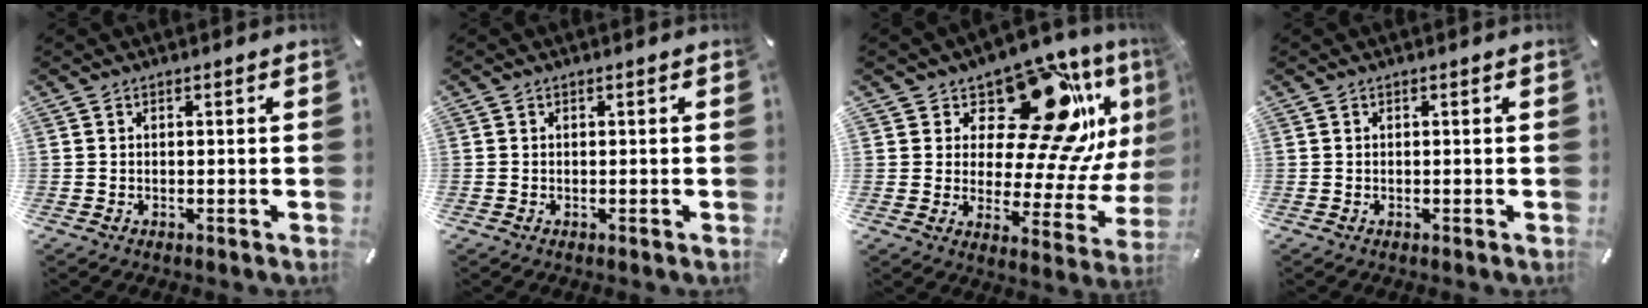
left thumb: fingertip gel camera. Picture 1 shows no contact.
{"total": 0.0}
{"total": 20.6, "force": [11.4, 9.2, 14.4], "torque": [-0.198, -0.086, 0.188]}
{"total": 0.0}